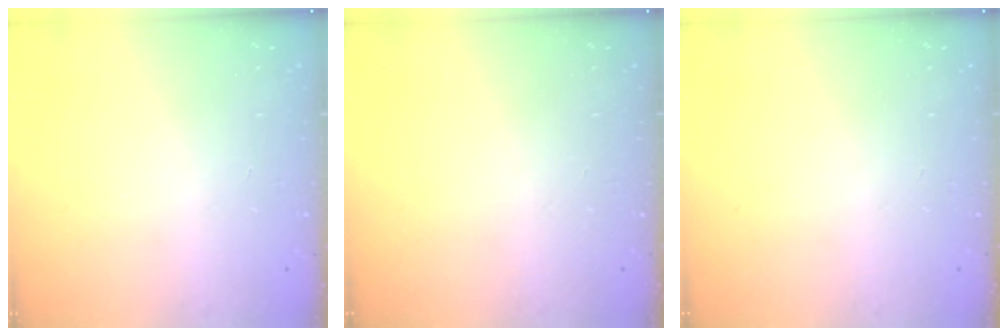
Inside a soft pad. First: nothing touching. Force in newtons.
{"total": 0.0}
{"total": 0.0}